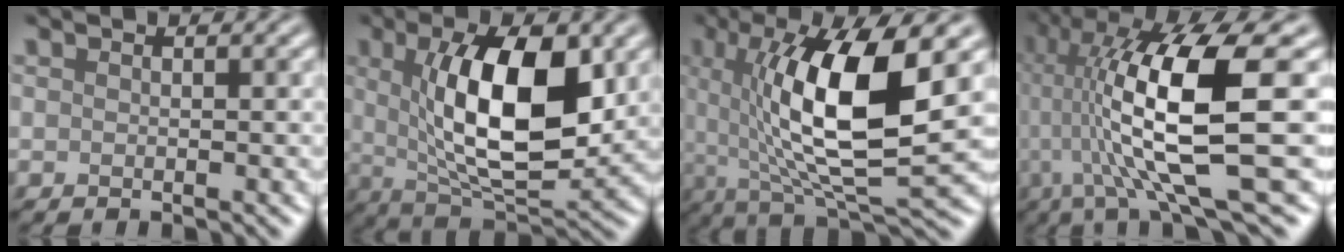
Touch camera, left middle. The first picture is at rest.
{"total": 11.0, "force": [1.9, 4.3, 10.0], "torque": [-0.158, -0.004, 0.035]}
{"total": 12.2, "force": [1.6, 3.7, 11.5], "torque": [-0.194, -0.003, 0.033]}
{"total": 13.1, "force": [0.3, 2.6, 12.8], "torque": [-0.223, 0.005, 0.011]}